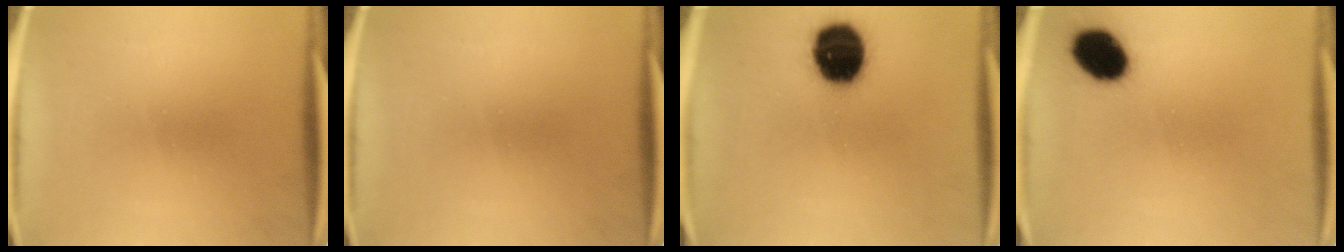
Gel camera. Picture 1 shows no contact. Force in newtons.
{"total": 0.0}
{"total": 16.3}
{"total": 10.1}